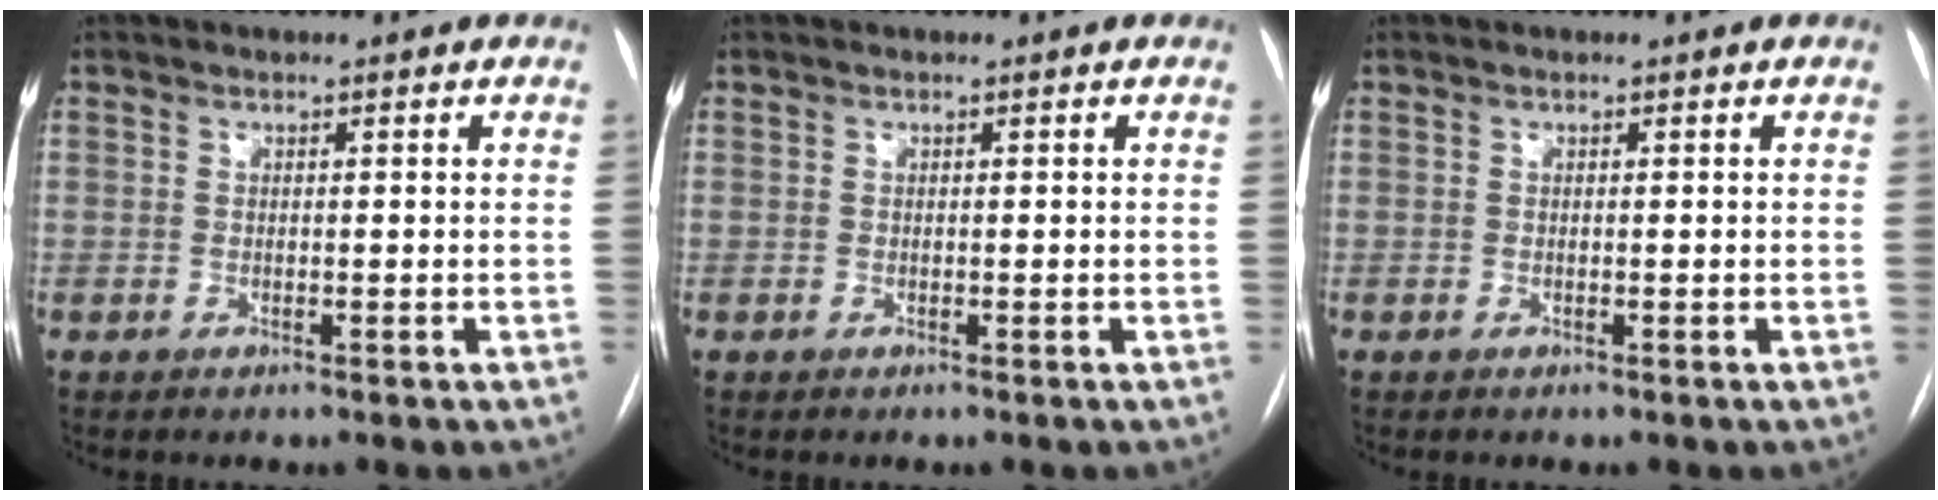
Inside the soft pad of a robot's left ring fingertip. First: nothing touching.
{"total": 0.0}
{"total": 0.0}